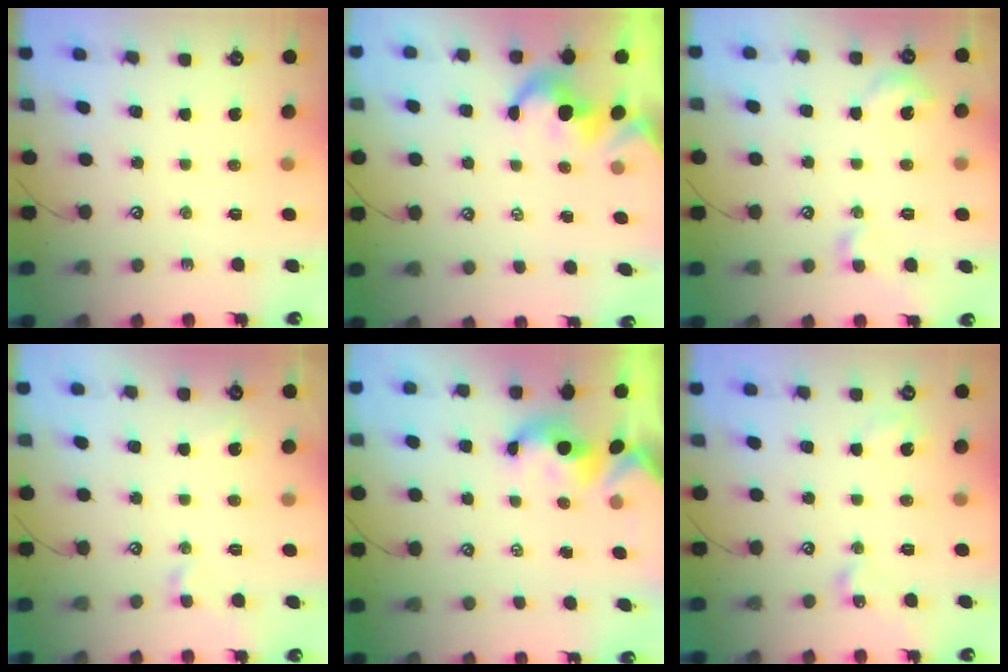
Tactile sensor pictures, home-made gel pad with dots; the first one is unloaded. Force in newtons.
{"total": 0.9, "press": 0.6, "slide": 0.7}
{"total": 5.0, "press": 5.0, "slide": 0.8}
{"total": 1.3, "press": 1.2, "slide": 0.4}
{"total": 1.6, "press": 1.5, "slide": 0.7}
{"total": 9.1, "press": 9.1, "slide": 0.7}